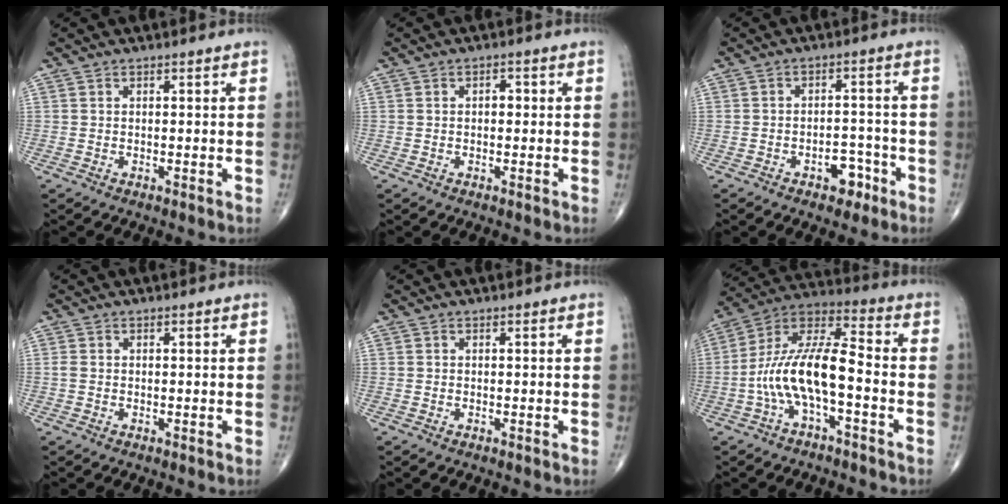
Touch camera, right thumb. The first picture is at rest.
{"total": 1.6, "force": [0.1, 1.0, 1.2], "torque": [-0.013, 0.006, -0.001]}
{"total": 5.0, "force": [-2.8, 3.0, 2.9], "torque": [-0.018, 0.028, -0.039]}
{"total": 0.8, "force": [-0.1, 0.5, 0.6], "torque": [-0.015, 0.000, -0.002]}
{"total": 0.0}
{"total": 13.8, "force": [-3.8, 4.8, 12.4], "torque": [-0.247, 0.060, -0.076]}